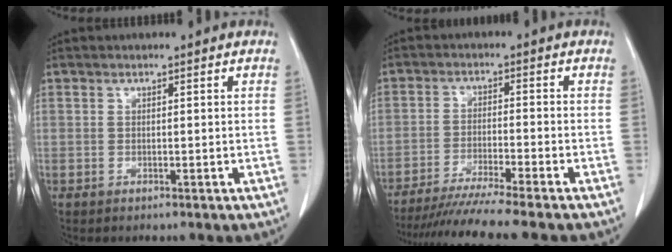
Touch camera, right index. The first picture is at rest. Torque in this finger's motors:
{"motor_torque": [1.34, -0.80, 0.30, 0.16]}